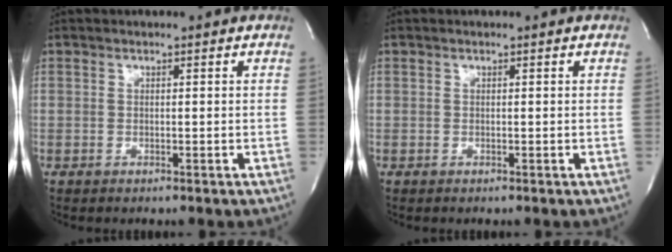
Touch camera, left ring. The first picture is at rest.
{"total": 0.0}